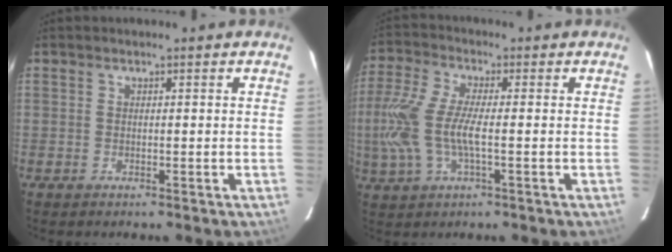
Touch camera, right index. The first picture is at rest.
{"total": 12.2, "force": [-1.5, 3.9, 11.5], "torque": [-0.253, -0.002, -0.030]}